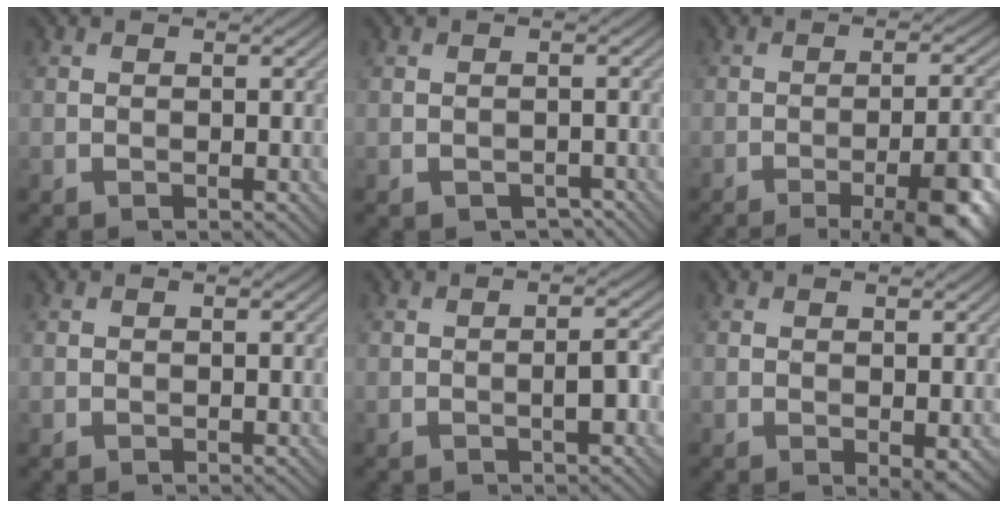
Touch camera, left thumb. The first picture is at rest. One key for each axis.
{"total": 1.3, "fx": -0.8, "fy": 0.9, "fz": 0.5, "tx": -0.016, "ty": -0.010, "tz": -0.012}
{"total": 9.8, "fx": -5.5, "fy": 2.0, "fz": 7.9, "tx": -0.104, "ty": 0.011, "tz": -0.076}
{"total": 0.0}
{"total": 2.1, "fx": -1.0, "fy": 0.3, "fz": 1.8, "tx": -0.027, "ty": 0.007, "tz": -0.020}
{"total": 1.8, "fx": -0.1, "fy": 0.9, "fz": 1.6, "tx": -0.026, "ty": -0.006, "tz": 0.000}